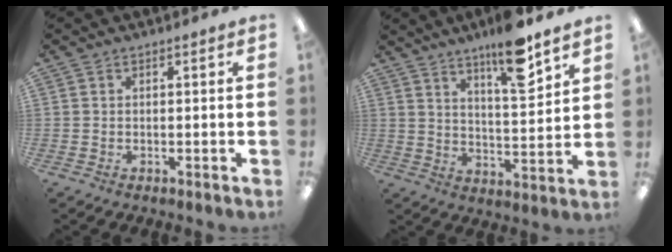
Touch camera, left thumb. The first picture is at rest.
{"total": 13.1, "force": [9.8, 2.9, 8.3], "torque": [-0.120, -0.059, 0.160]}